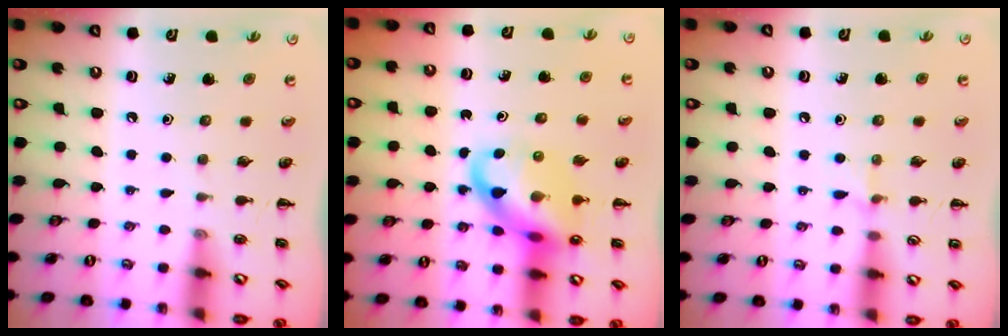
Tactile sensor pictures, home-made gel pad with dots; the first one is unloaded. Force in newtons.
{"total": 13.8, "press": 13.3, "slide": 3.6}
{"total": 5.0, "press": 4.6, "slide": 1.8}